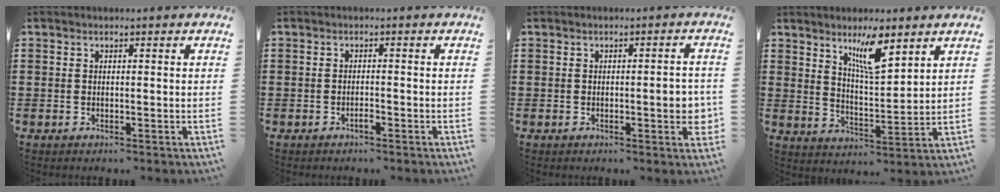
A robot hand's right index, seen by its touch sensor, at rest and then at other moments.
{"total": 1.2, "force": [-0.8, 0.2, 0.9], "torque": [-0.019, -0.004, -0.013]}
{"total": 4.0, "force": [-0.4, 0.9, 3.8], "torque": [-0.048, -0.004, -0.012]}
{"total": 7.5, "force": [4.9, 1.6, 5.3], "torque": [-0.102, -0.011, 0.083]}